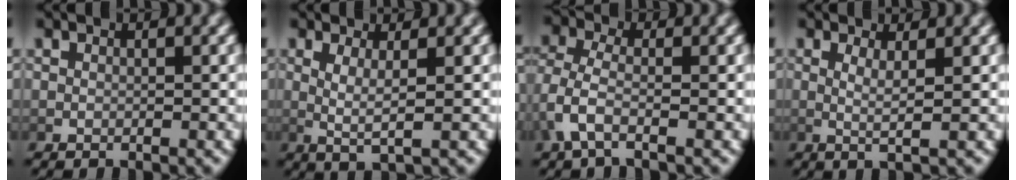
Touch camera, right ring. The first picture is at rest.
{"total": 3.2, "force": [0.6, 0.4, 3.1], "torque": [-0.056, -0.008, 0.020]}
{"total": 2.6, "force": [-0.3, 1.4, 2.2], "torque": [-0.073, -0.015, 0.003]}
{"total": 2.5, "force": [0.6, 0.1, 2.4], "torque": [-0.045, -0.010, 0.015]}